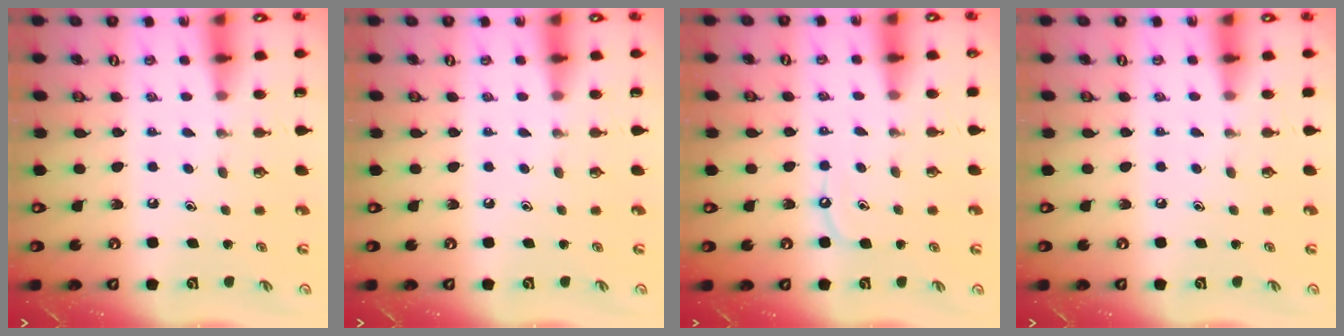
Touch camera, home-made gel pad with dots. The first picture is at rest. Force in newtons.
{"total": 0.0}
{"total": 5.4, "press": 5.4, "slide": 0.6}
{"total": 2.3, "press": 2.2, "slide": 0.4}